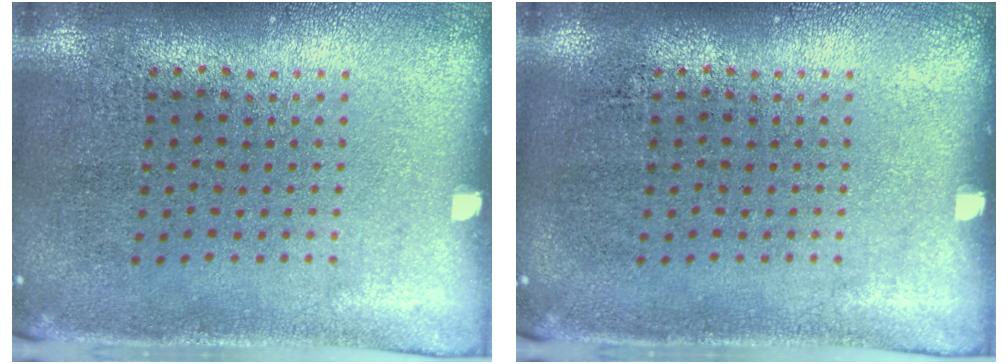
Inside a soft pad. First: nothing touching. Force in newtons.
{"total": 0.0}